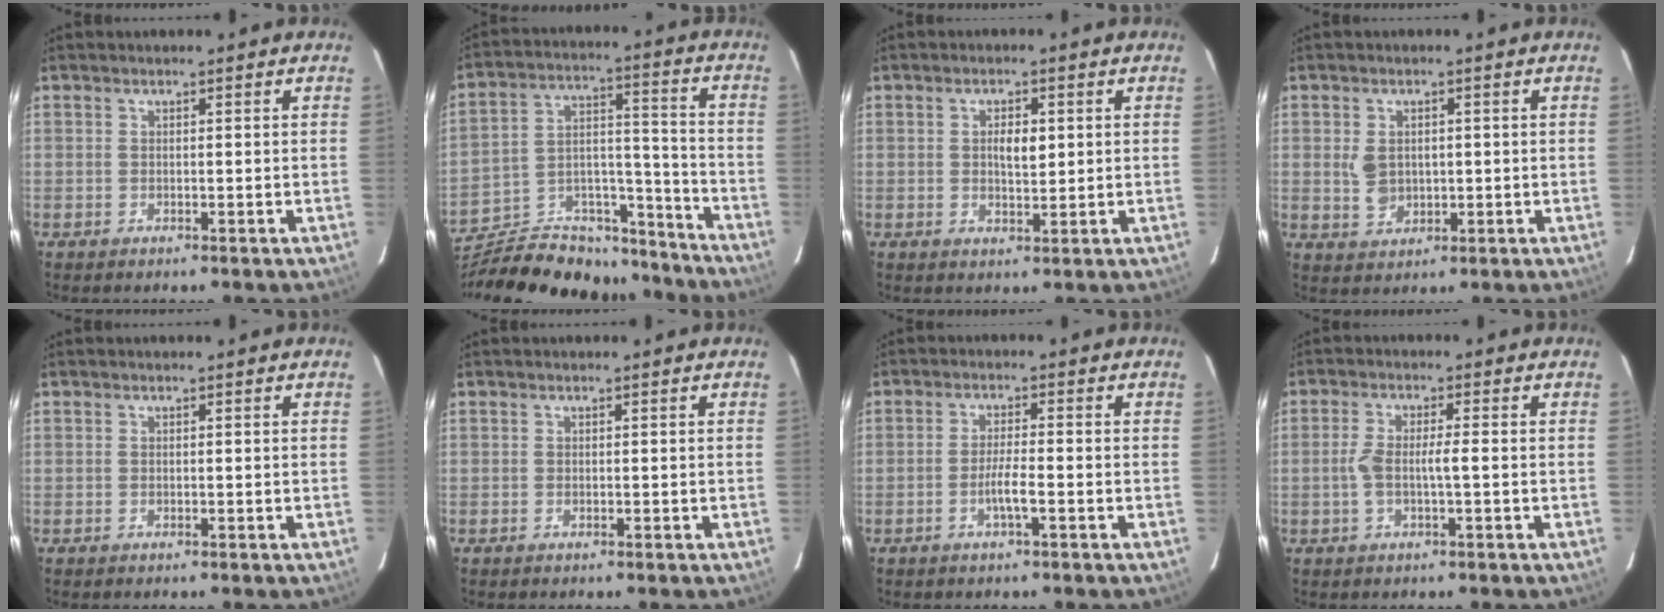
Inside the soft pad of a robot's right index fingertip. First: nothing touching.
{"total": 21.5, "force": [-20.2, 5.3, 5.1], "torque": [-0.111, 0.029, -0.310]}
{"total": 3.4, "force": [0.6, 1.3, 3.1], "torque": [-0.052, -0.001, 0.010]}
{"total": 4.0, "force": [0.3, 3.0, 2.6], "torque": [-0.054, 0.004, 0.016]}
{"total": 0.0}
{"total": 0.0}
{"total": 3.3, "force": [-1.3, 0.0, 3.0], "torque": [-0.057, -0.001, -0.027]}
{"total": 4.0, "force": [-0.5, 0.6, 3.9], "torque": [-0.086, 0.006, -0.008]}